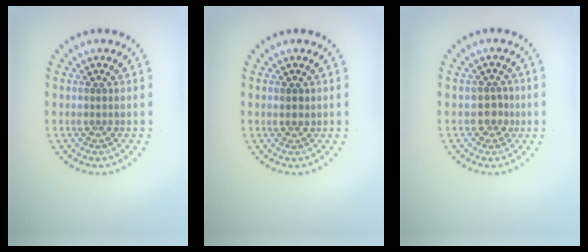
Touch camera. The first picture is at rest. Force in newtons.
{"total": 0.8, "press": 0.7, "slide": 0.4}
{"total": 1.6, "press": 1.4, "slide": 0.8}